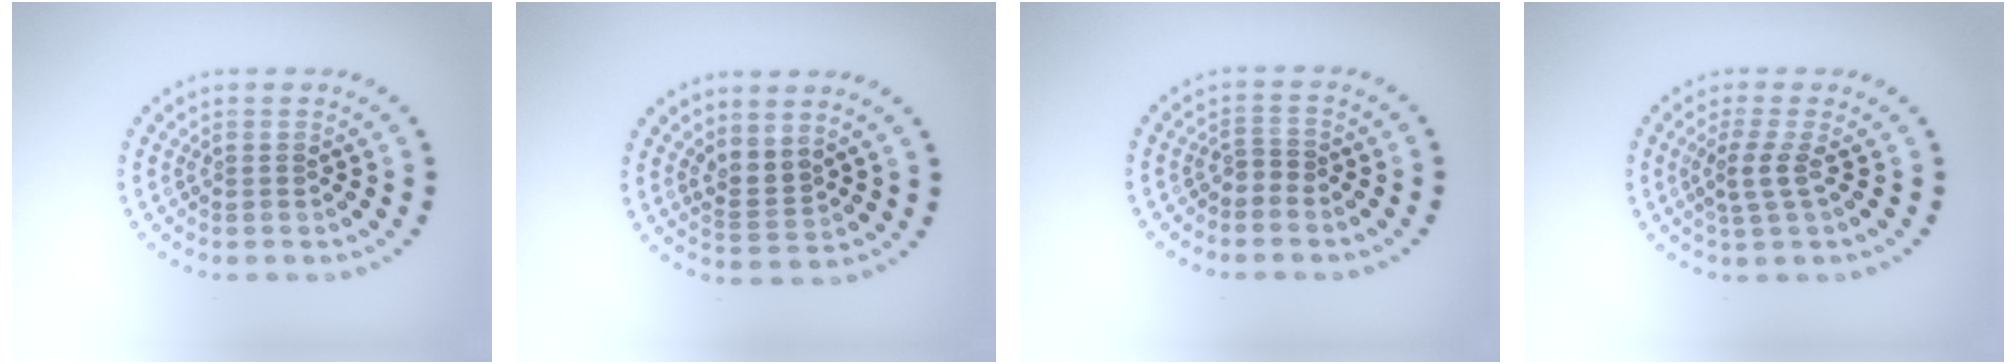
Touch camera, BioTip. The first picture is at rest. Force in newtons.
{"total": 2.0, "press": 1.5, "slide": 1.3}
{"total": 1.0, "press": 0.8, "slide": 0.7}
{"total": 2.1, "press": 1.6, "slide": 1.4}